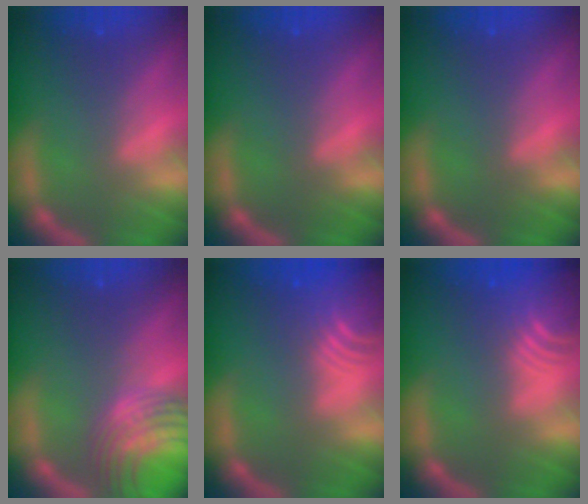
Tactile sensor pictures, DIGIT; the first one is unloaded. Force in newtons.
{"total": 0.0}
{"total": 0.0}
{"total": 9.5}
{"total": 7.5}
{"total": 7.5}